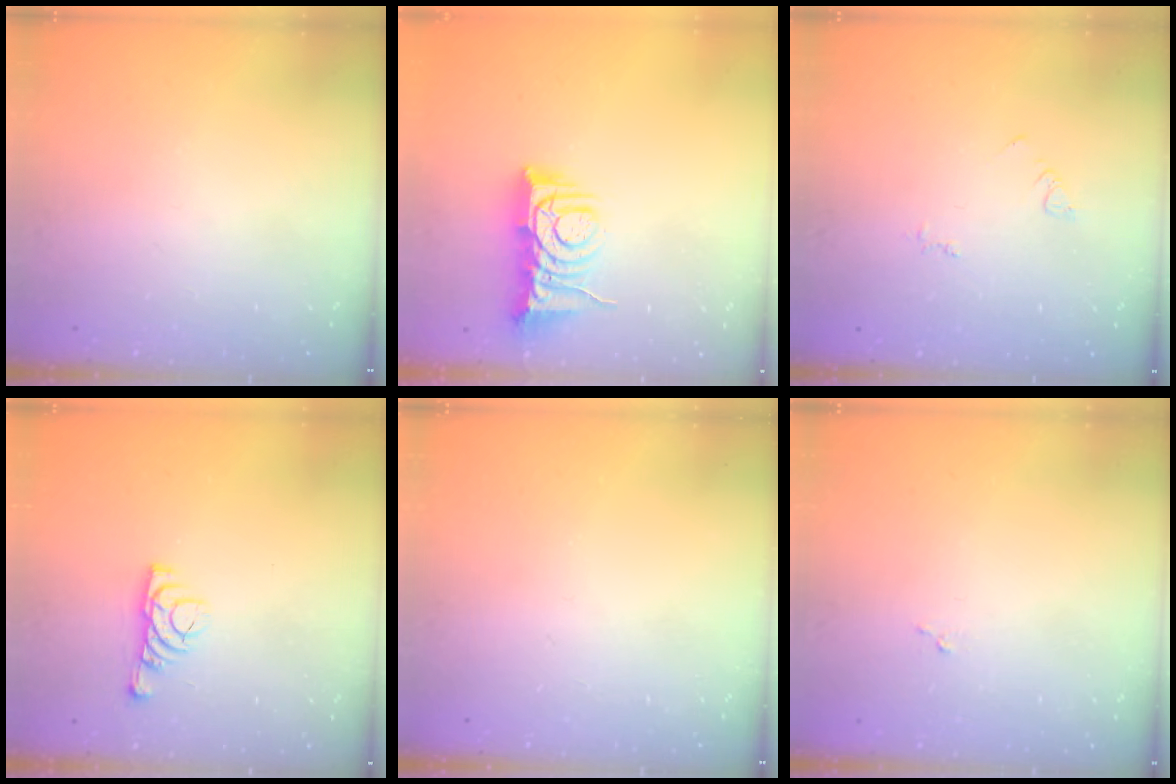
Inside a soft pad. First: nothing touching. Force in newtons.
{"total": 8.8, "press": 8.8, "slide": 0.4}
{"total": 2.9, "press": 2.9, "slide": 0.4}
{"total": 5.0, "press": 4.9, "slide": 1.1}
{"total": 0.0}
{"total": 3.5, "press": 3.5, "slide": 0.1}